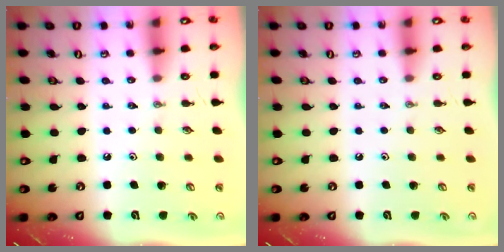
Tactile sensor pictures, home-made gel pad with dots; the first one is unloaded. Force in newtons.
{"total": 0.0}